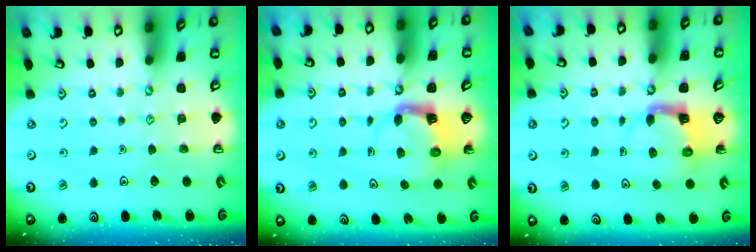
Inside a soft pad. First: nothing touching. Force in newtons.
{"total": 3.8, "press": 3.7, "slide": 0.6}
{"total": 3.9, "press": 3.8, "slide": 0.7}